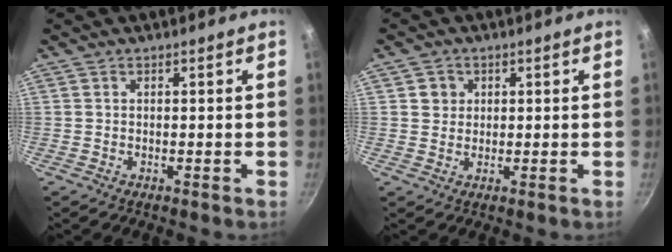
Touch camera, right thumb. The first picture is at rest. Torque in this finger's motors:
{"motor_torque": [-0.38, 0.59, 0.31, -0.20, -0.02]}